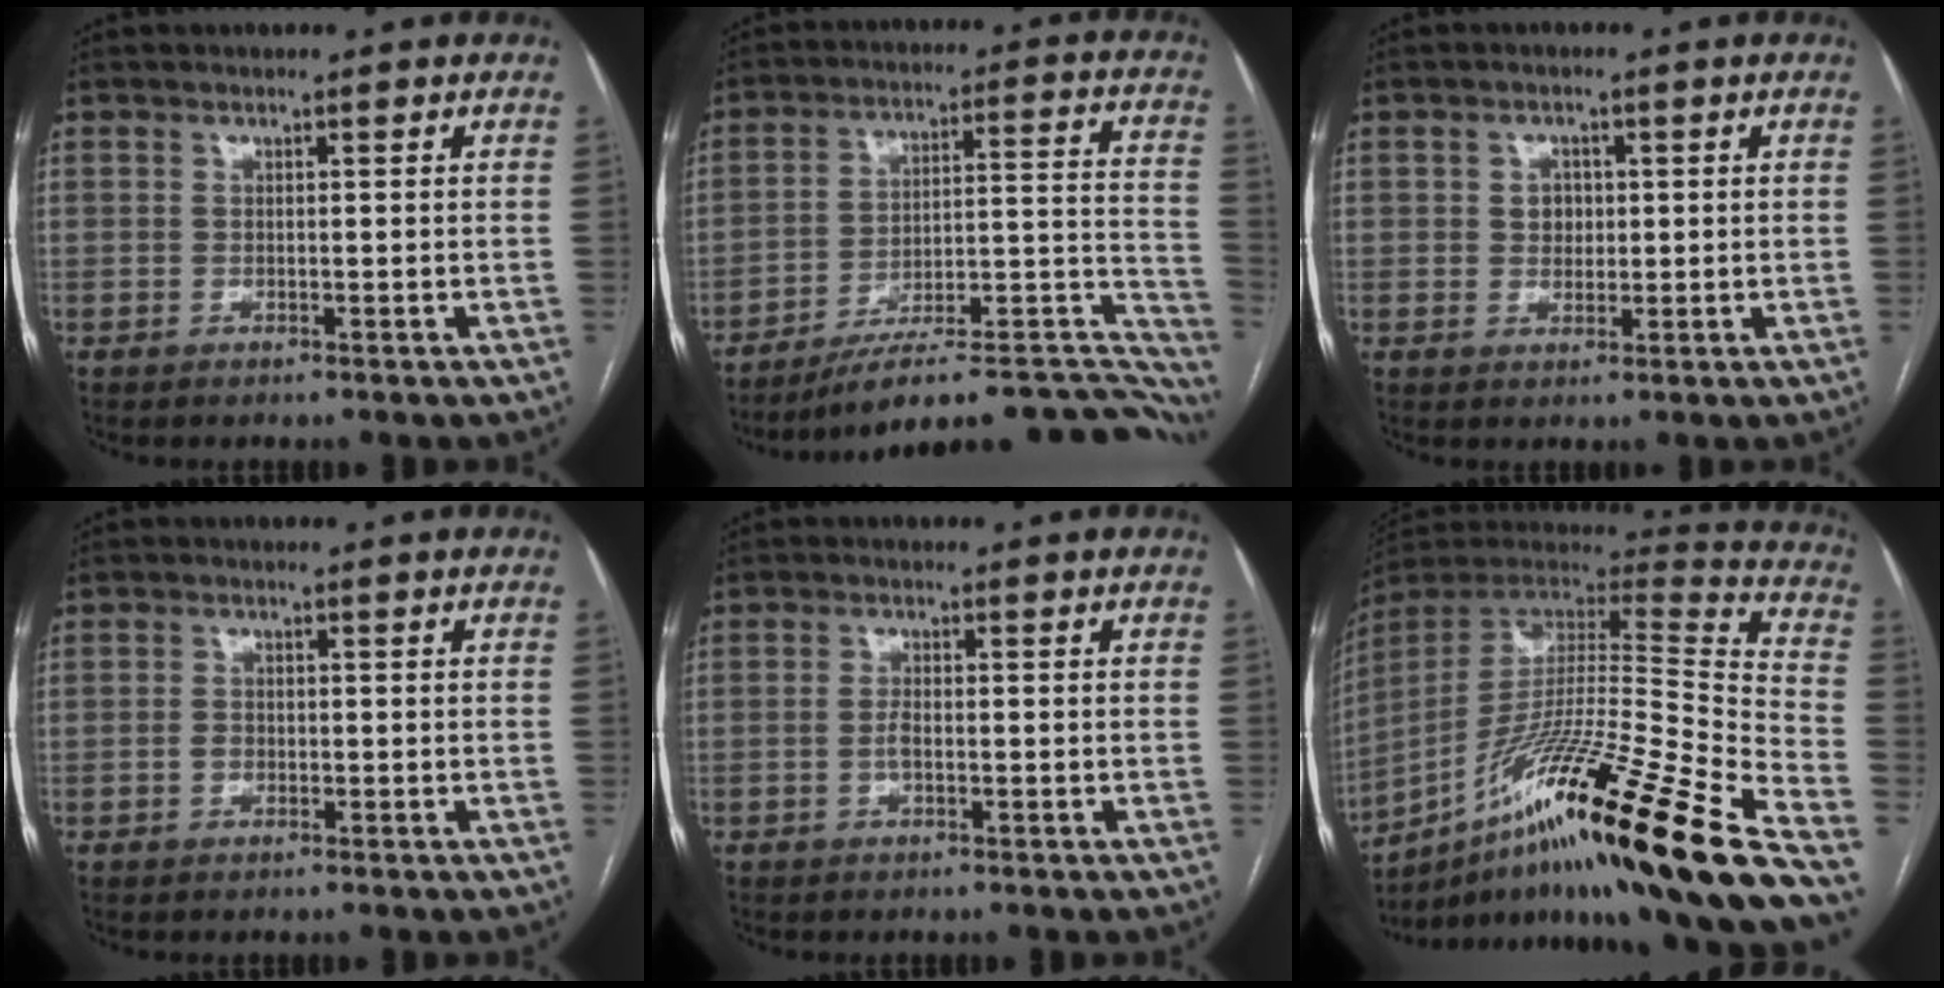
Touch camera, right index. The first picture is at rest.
{"total": 26.1, "force": [-22.7, 4.8, 11.9], "torque": [-0.065, 0.043, -0.303]}
{"total": 2.5, "force": [0.4, 2.1, 1.3], "torque": [-0.018, 0.003, 0.008]}
{"total": 1.3, "force": [-0.4, 0.9, 0.8], "torque": [-0.017, 0.003, -0.006]}
{"total": 1.6, "force": [-0.5, 0.4, 1.5], "torque": [-0.032, 0.001, -0.010]}
{"total": 36.8, "force": [-22.4, 1.5, 29.1], "torque": [-0.418, -0.042, -0.373]}